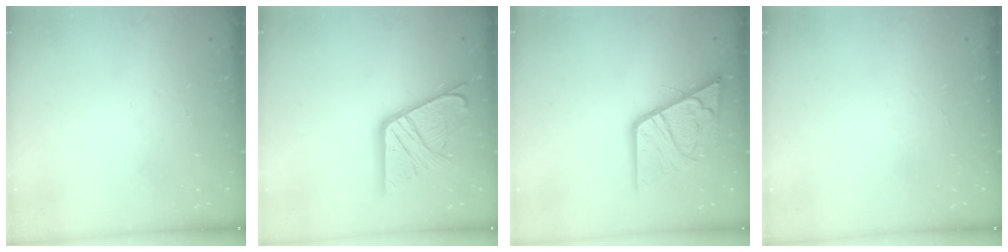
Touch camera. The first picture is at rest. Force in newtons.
{"total": 17.4, "press": 17.3, "slide": 1.8}
{"total": 15.8, "press": 15.7, "slide": 1.8}
{"total": 0.0}